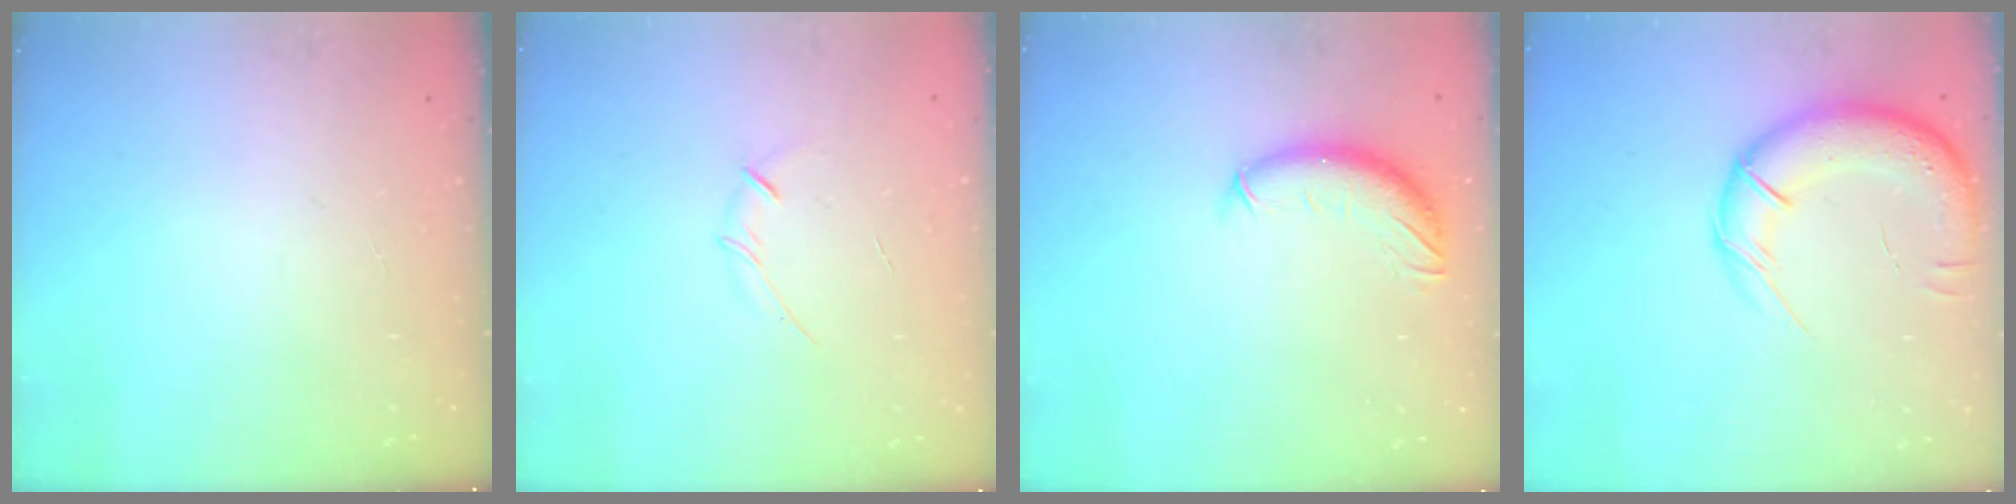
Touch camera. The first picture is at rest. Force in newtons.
{"total": 3.5, "press": 3.4, "slide": 0.8}
{"total": 10.2, "press": 10.0, "slide": 2.1}
{"total": 15.8, "press": 15.3, "slide": 4.0}